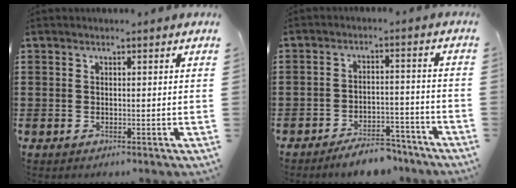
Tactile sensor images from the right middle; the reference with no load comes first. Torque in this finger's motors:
{"motor_torque": [1.48, -0.65, 0.09, 0.05]}